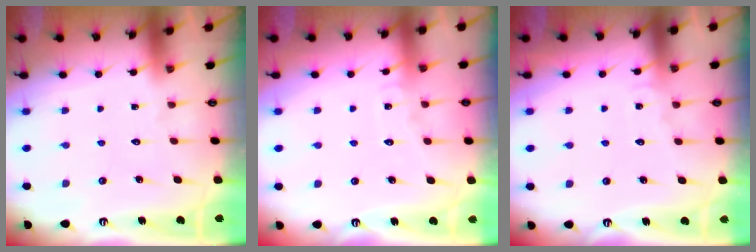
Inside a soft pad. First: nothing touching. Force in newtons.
{"total": 5.4, "press": 5.4, "slide": 0.5}
{"total": 5.6, "press": 5.5, "slide": 0.6}